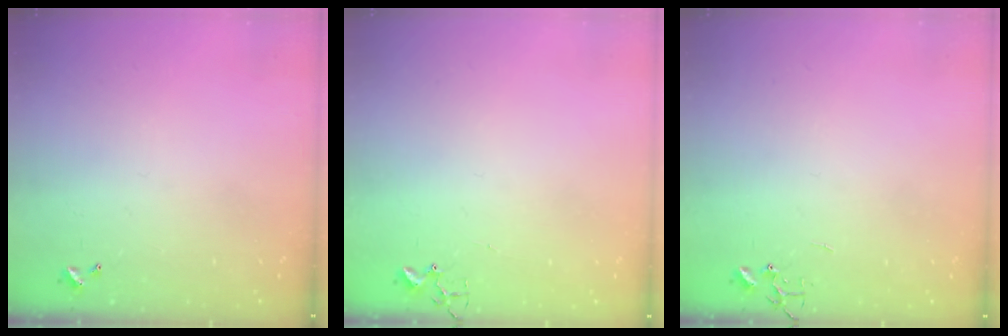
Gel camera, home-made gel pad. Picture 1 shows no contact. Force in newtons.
{"total": 1.8, "press": 1.8, "slide": 0.2}
{"total": 0.0}